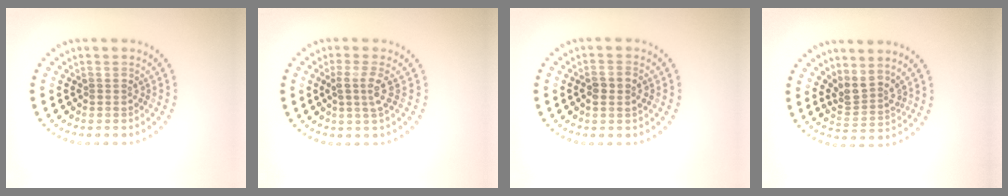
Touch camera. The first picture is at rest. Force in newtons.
{"total": 2.1, "press": 1.6, "slide": 1.3}
{"total": 1.8, "press": 1.7, "slide": 0.4}
{"total": 2.6, "press": 1.7, "slide": 2.0}